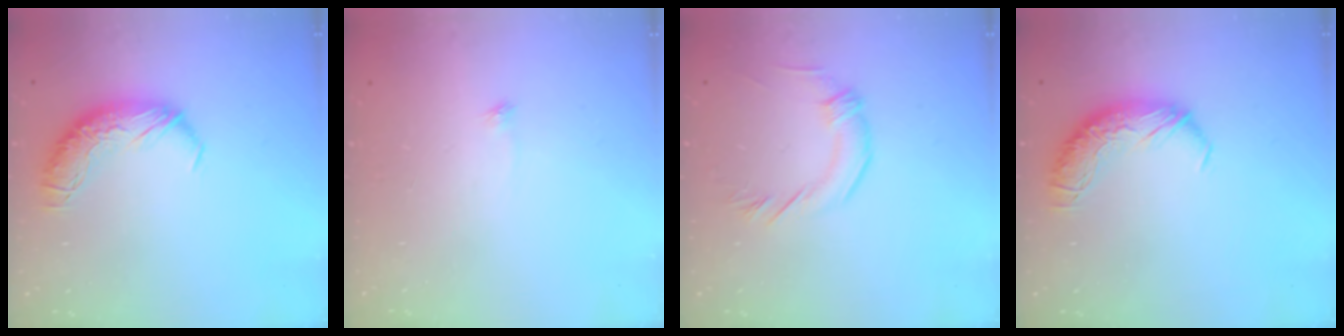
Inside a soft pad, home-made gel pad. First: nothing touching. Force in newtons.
{"total": 8.4, "press": 8.4, "slide": 0.6}
{"total": 2.5, "press": 2.1, "slide": 1.4}
{"total": 0.0}